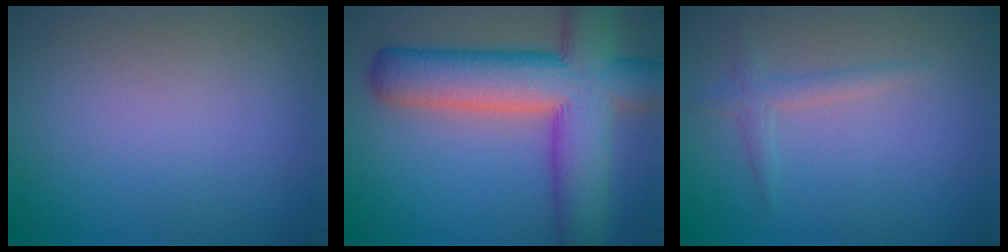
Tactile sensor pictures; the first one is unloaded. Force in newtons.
{"total": 12.1, "press": 12.1, "slide": 0.6}
{"total": 1.6, "press": 1.6, "slide": 0.1}